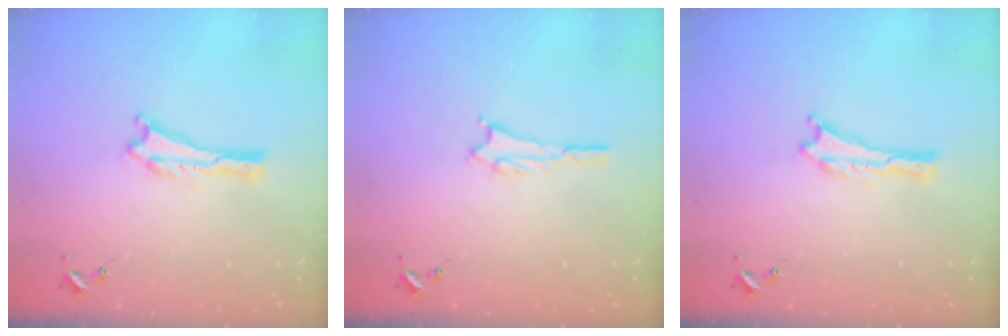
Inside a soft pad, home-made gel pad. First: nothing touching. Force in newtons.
{"total": 1.8, "press": 1.8, "slide": 0.2}
{"total": 0.0}